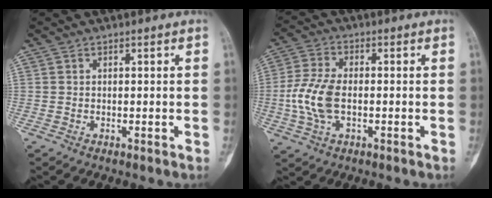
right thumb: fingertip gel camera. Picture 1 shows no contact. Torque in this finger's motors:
{"motor_torque": [0.10, 0.10, 1.02, -0.12, 0.09]}